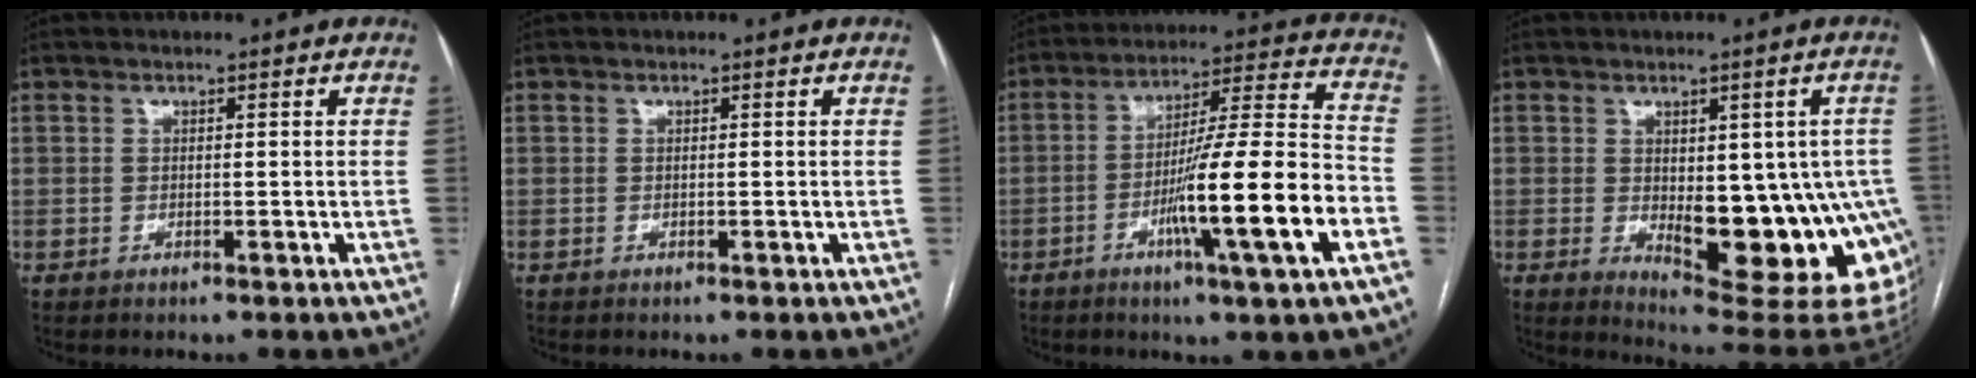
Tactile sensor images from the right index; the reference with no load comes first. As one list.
[{"total": 0.0}, {"total": 17.6, "force": [-6.1, -0.4, 16.6], "torque": [-0.270, -0.006, -0.101]}, {"total": 17.3, "force": [-3.2, 6.5, 15.7], "torque": [-0.129, 0.002, -0.018]}]